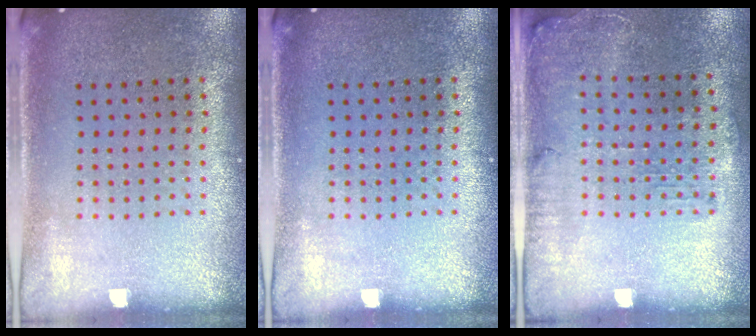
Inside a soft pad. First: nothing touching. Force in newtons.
{"total": 0.0}
{"total": 1.3, "press": 1.2, "slide": 0.4}